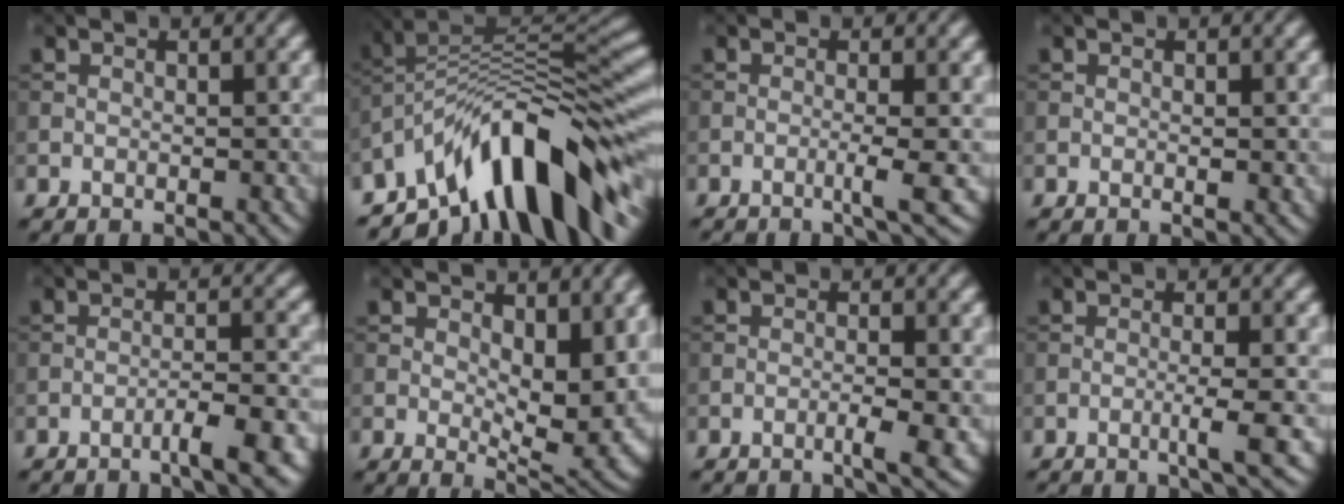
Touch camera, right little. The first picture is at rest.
{"total": 12.6, "force": [-7.3, 4.7, 9.2], "torque": [-0.127, 0.021, -0.135]}
{"total": 2.3, "force": [-0.8, 0.2, 2.1], "torque": [-0.030, 0.001, -0.023]}
{"total": 0.6, "force": [0.0, 0.1, 0.6], "torque": [-0.007, -0.003, 0.000]}
{"total": 4.0, "force": [-2.5, 0.5, 3.1], "torque": [-0.038, 0.012, -0.051]}
{"total": 8.5, "force": [1.1, 4.4, 7.2], "torque": [-0.101, -0.016, 0.027]}
{"total": 2.4, "force": [-1.0, 0.3, 2.2], "torque": [-0.031, 0.004, -0.024]}
{"total": 2.5, "force": [-0.9, 0.3, 2.4], "torque": [-0.033, 0.003, -0.026]}